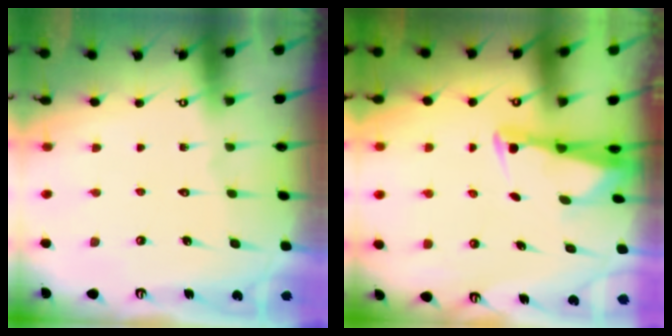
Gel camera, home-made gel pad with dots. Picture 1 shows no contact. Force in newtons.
{"total": 2.8, "press": 2.7, "slide": 0.6}